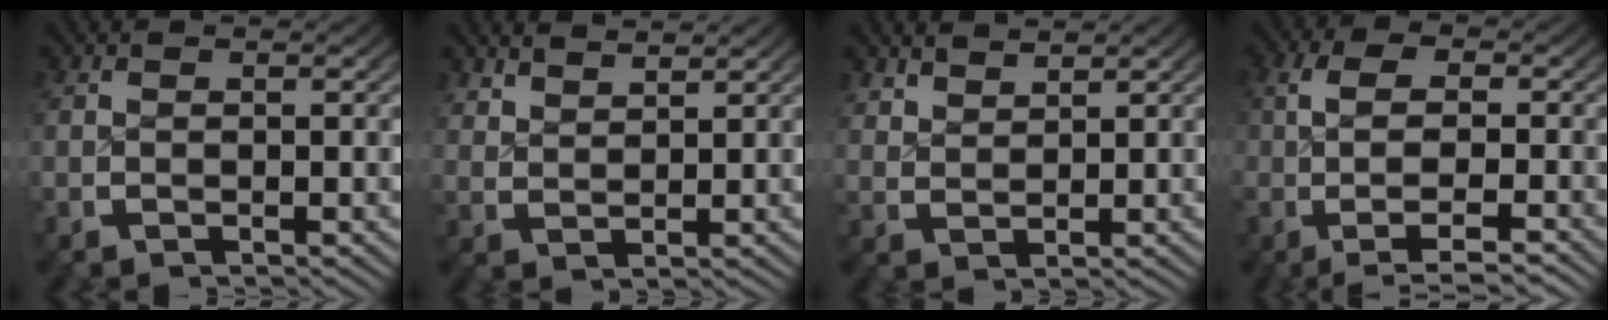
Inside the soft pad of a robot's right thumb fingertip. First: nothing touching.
{"total": 2.9, "force": [2.8, 0.4, 0.3], "torque": [-0.004, 0.002, 0.060]}
{"total": 2.5, "force": [2.5, 0.4, 0.2], "torque": [-0.003, 0.002, 0.055]}
{"total": 6.9, "force": [-1.3, 3.4, 5.8], "torque": [-0.103, -0.010, -0.019]}